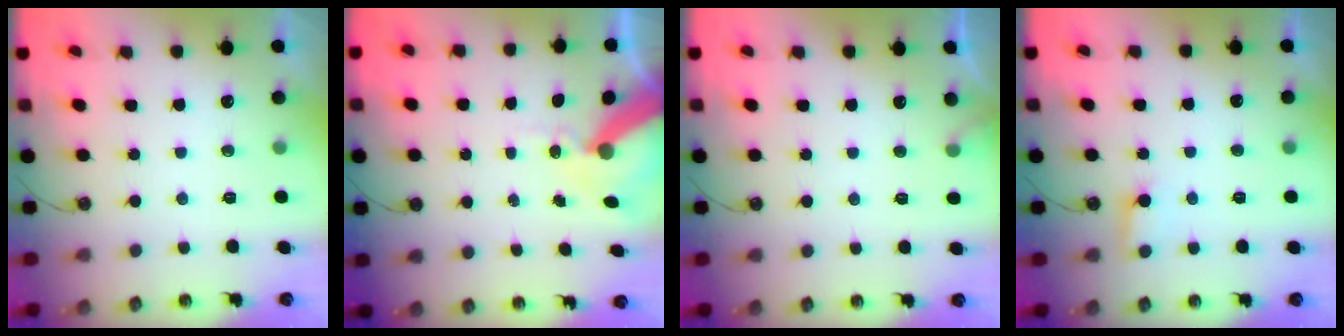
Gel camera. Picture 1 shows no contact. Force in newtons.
{"total": 11.5, "press": 11.4, "slide": 1.6}
{"total": 3.9, "press": 3.9, "slide": 0.2}
{"total": 5.3, "press": 5.3, "slide": 0.4}